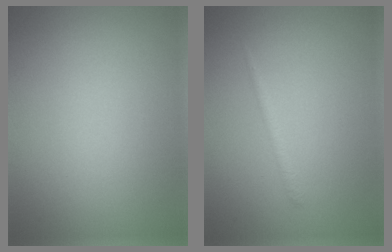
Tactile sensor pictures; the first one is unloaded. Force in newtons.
{"total": 0.9, "press": 0.9, "slide": 0.1}